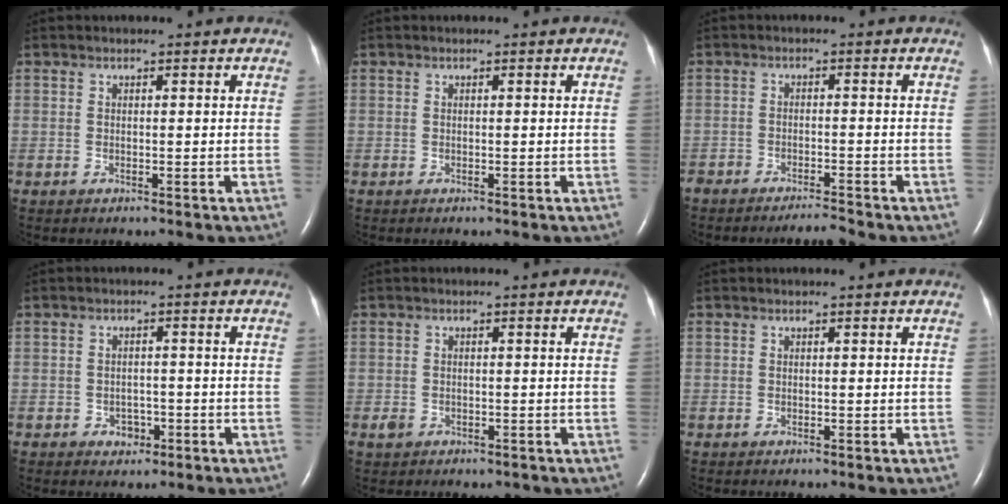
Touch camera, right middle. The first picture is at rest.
{"total": 0.0}
{"total": 2.7, "force": [-2.6, -0.3, 0.5], "torque": [-0.010, -0.011, -0.046]}
{"total": 2.4, "force": [-1.1, 1.9, 1.0], "torque": [-0.011, 0.005, -0.011]}
{"total": 1.8, "force": [-1.0, 1.3, 0.8], "torque": [-0.020, 0.001, -0.008]}
{"total": 0.0}